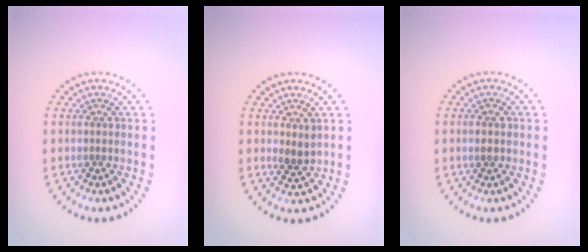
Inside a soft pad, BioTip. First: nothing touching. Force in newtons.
{"total": 1.5, "press": 1.3, "slide": 0.7}
{"total": 1.6, "press": 1.6, "slide": 0.2}